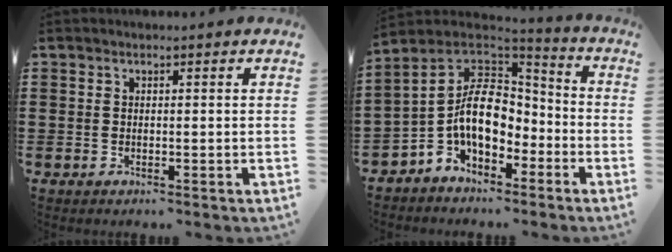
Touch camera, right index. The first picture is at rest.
{"total": 11.1, "force": [-2.1, 6.9, 8.4], "torque": [-0.192, -0.003, -0.049]}